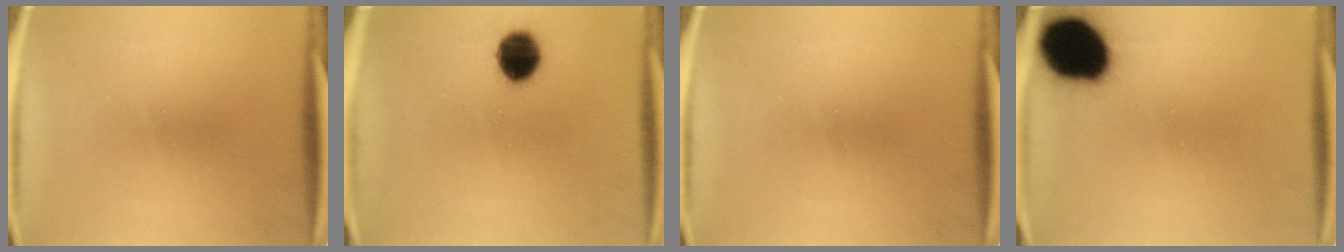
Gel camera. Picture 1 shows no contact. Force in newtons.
{"total": 8.3}
{"total": 0.0}
{"total": 19.0}